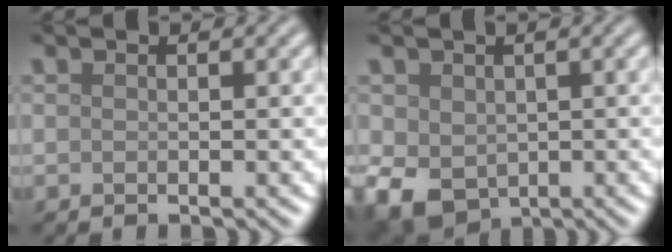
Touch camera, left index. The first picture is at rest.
{"total": 5.9, "force": [-1.2, 4.5, 3.5], "torque": [-0.080, -0.018, -0.017]}